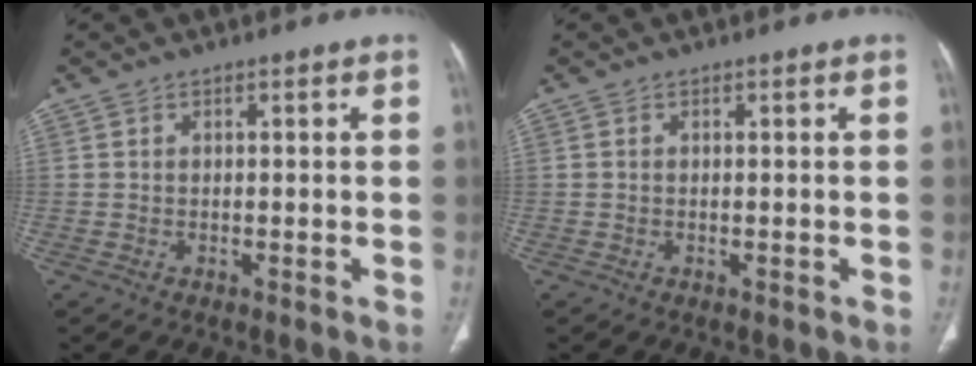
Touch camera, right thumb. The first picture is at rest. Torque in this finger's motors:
{"motor_torque": [2.03, 1.30, -0.42, -0.27, -0.09]}